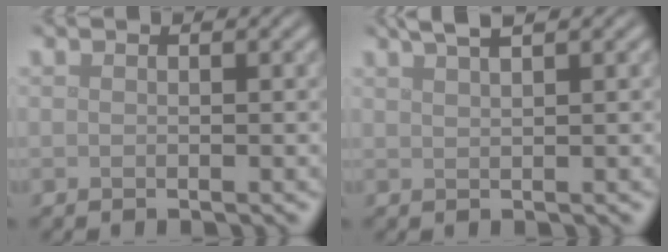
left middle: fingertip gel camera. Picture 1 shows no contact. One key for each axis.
{"total": 2.9, "fx": 2.0, "fy": 0.6, "fz": 2.0, "tx": -0.014, "ty": 0.008, "tz": 0.024}